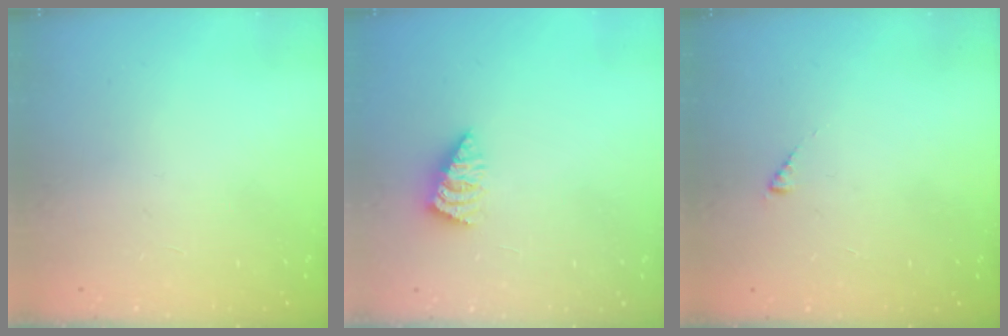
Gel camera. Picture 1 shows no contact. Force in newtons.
{"total": 5.0, "press": 5.0, "slide": 0.4}
{"total": 2.0, "press": 2.0, "slide": 0.3}